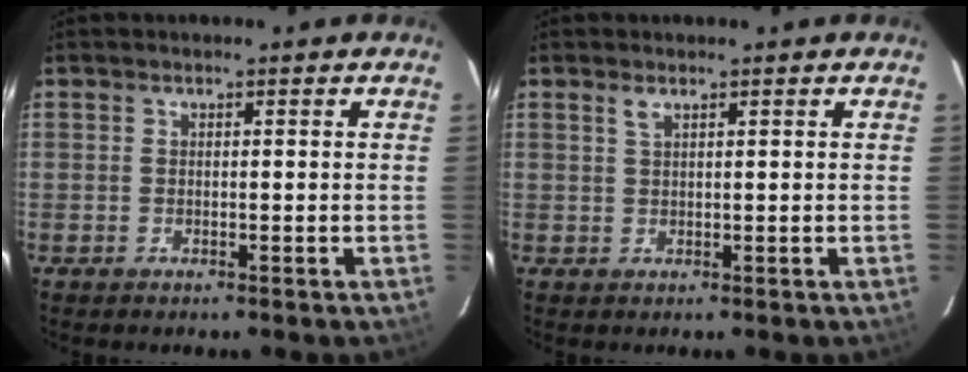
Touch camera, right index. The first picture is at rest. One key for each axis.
{"total": 1.2, "fx": 0.8, "fy": 0.4, "fz": 0.8, "tx": -0.016, "ty": 0.003, "tz": 0.015}